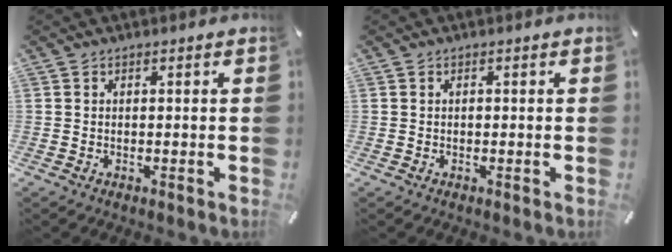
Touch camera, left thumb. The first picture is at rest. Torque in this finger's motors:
{"motor_torque": [0.12, -0.01, 0.10, -0.14, 0.00]}